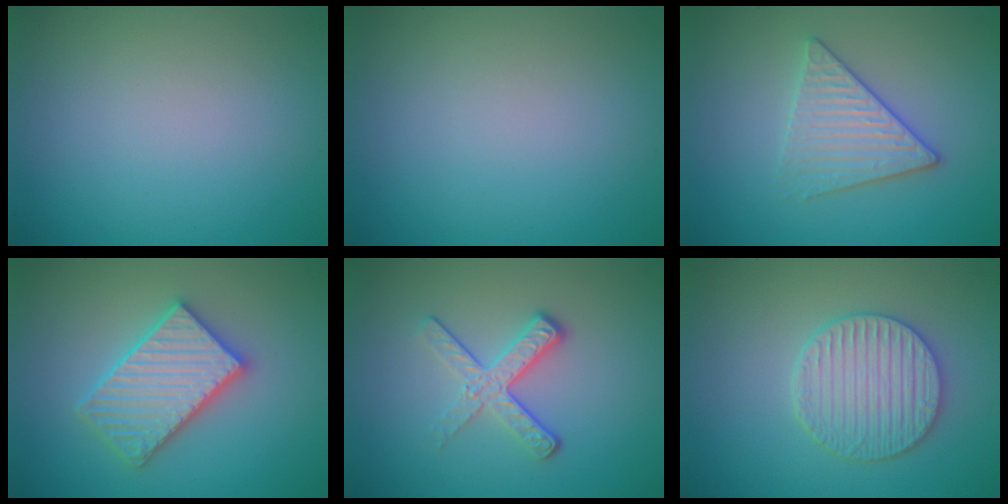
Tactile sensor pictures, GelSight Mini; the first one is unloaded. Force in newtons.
{"total": 0.0}
{"total": 3.4, "press": 3.1, "slide": 1.3}
{"total": 5.6, "press": 5.5, "slide": 0.8}
{"total": 3.5, "press": 2.4, "slide": 2.5}
{"total": 4.1, "press": 3.8, "slide": 1.4}